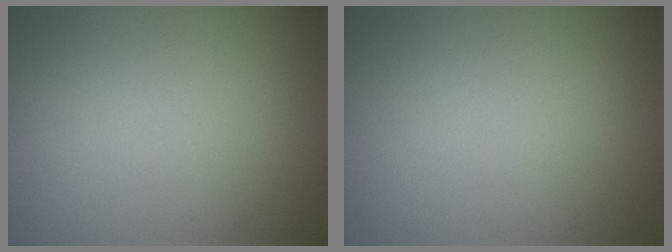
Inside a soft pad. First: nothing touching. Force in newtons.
{"total": 0.0}